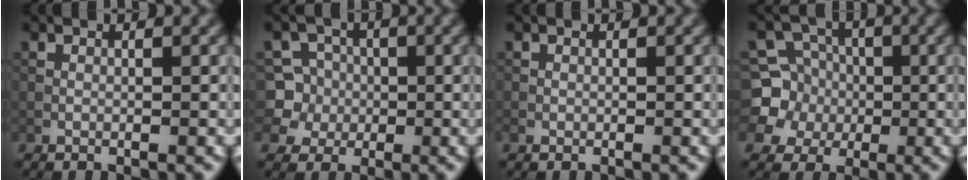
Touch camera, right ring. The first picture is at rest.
{"total": 5.5, "force": [-0.1, 5.4, 0.9], "torque": [-0.009, 0.015, -0.001]}
{"total": 0.6, "force": [-0.3, 0.5, 0.2], "torque": [-0.002, -0.003, -0.006]}
{"total": 6.8, "force": [-0.7, 6.6, 1.3], "torque": [-0.033, 0.024, -0.039]}